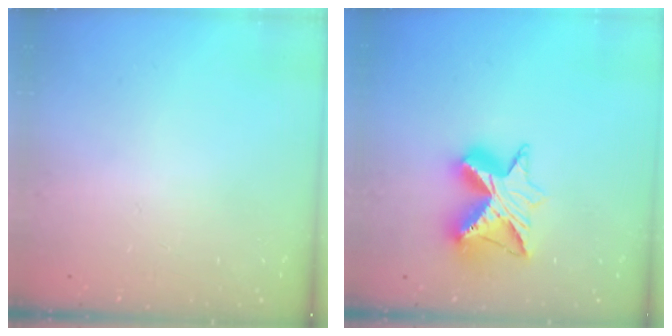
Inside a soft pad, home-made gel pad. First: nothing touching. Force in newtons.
{"total": 11.4, "press": 11.3, "slide": 1.0}